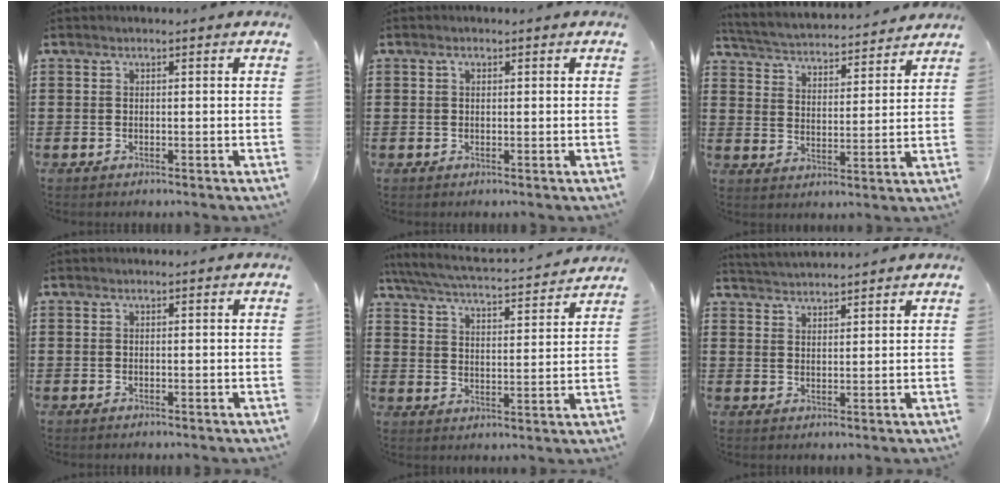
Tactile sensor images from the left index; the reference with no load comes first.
{"total": 0.8, "force": [0.3, 0.5, 0.5], "torque": [-0.012, 0.005, 0.005]}
{"total": 3.5, "force": [3.5, 0.0, 0.2], "torque": [-0.028, -0.029, 0.053]}
{"total": 0.0}
{"total": 4.8, "force": [4.5, -0.1, 1.8], "torque": [-0.058, -0.034, 0.070]}
{"total": 2.5, "force": [2.5, -0.3, -0.4], "torque": [-0.001, -0.008, 0.048]}